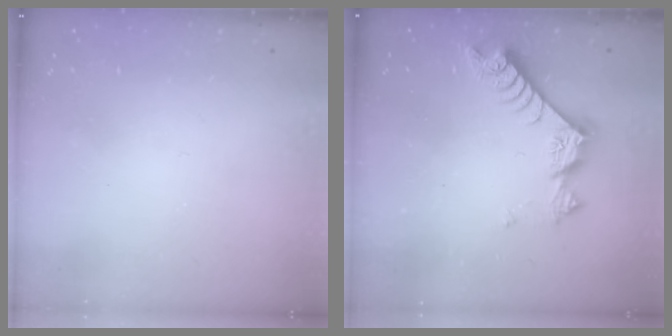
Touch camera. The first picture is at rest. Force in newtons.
{"total": 7.9, "press": 7.9, "slide": 0.6}